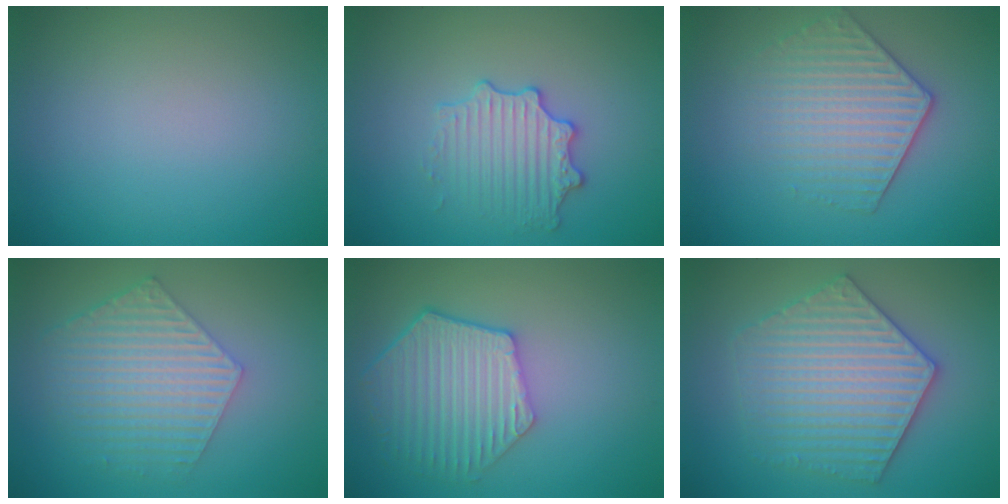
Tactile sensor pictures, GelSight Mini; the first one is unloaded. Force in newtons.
{"total": 2.9, "press": 2.8, "slide": 0.5}
{"total": 4.0, "press": 3.5, "slide": 1.8}
{"total": 5.6, "press": 4.1, "slide": 3.9}
{"total": 6.0, "press": 5.2, "slide": 3.0}
{"total": 6.1, "press": 6.1, "slide": 0.8}